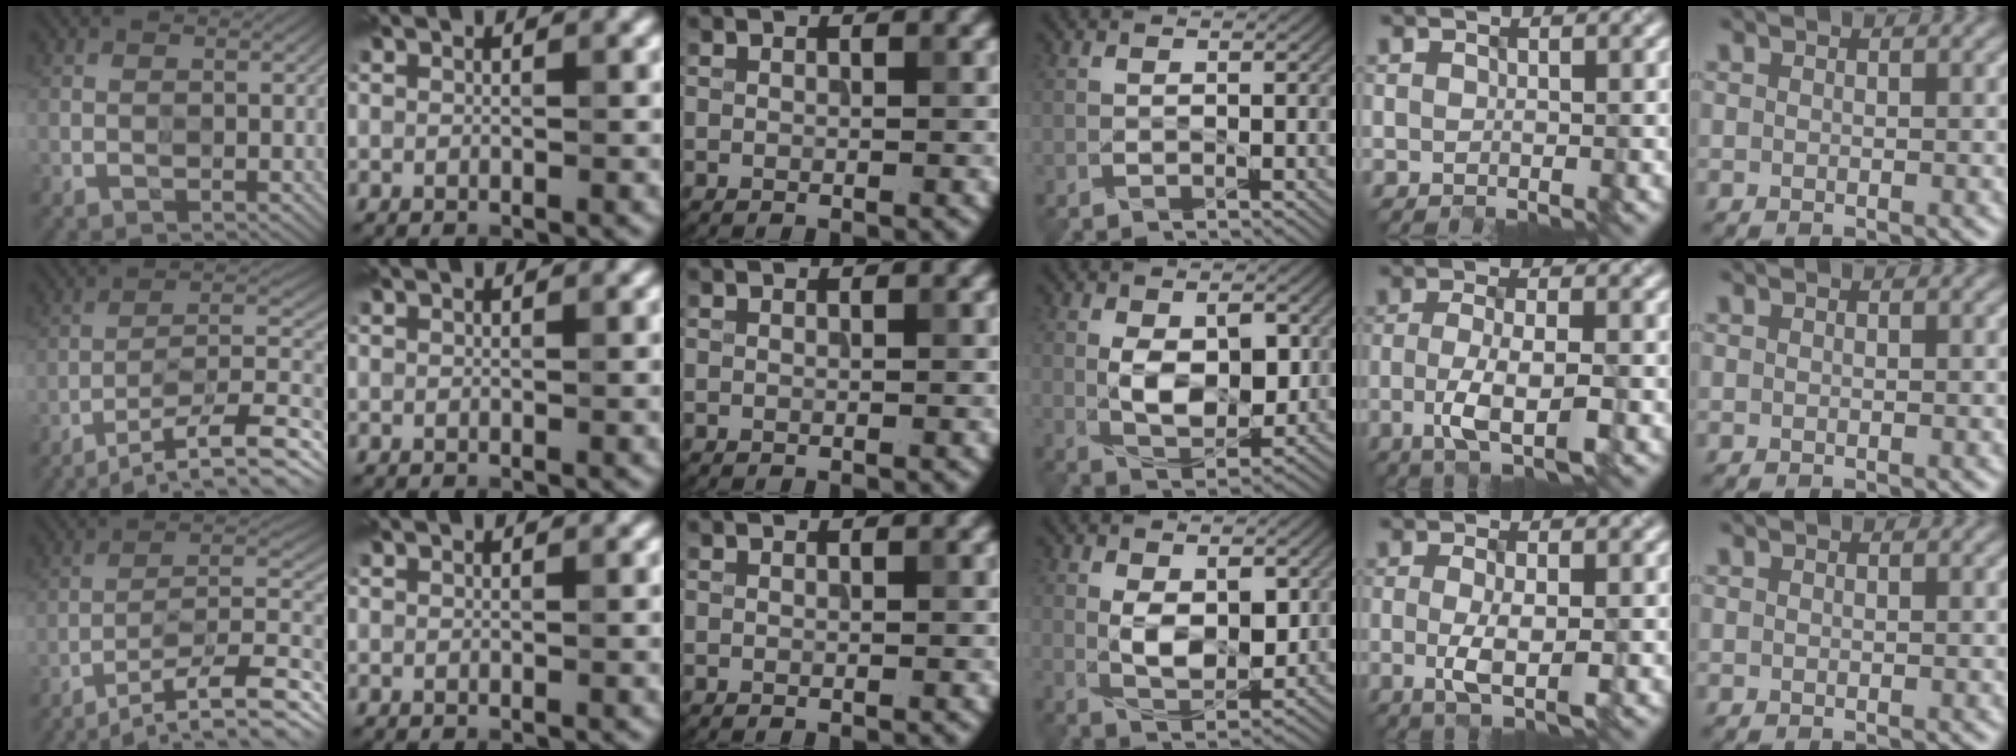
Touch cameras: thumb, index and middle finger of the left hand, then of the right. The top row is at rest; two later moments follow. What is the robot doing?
{"motion": "insert", "object": "key"}